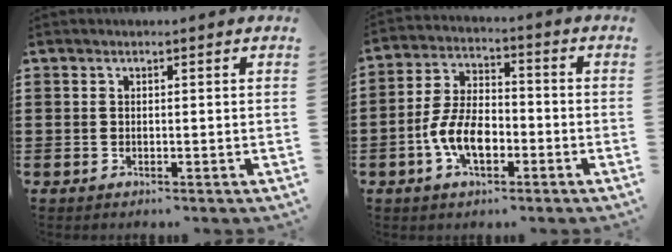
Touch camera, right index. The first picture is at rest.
{"total": 8.3, "force": [-2.9, 4.4, 6.4], "torque": [-0.149, 0.000, -0.060]}